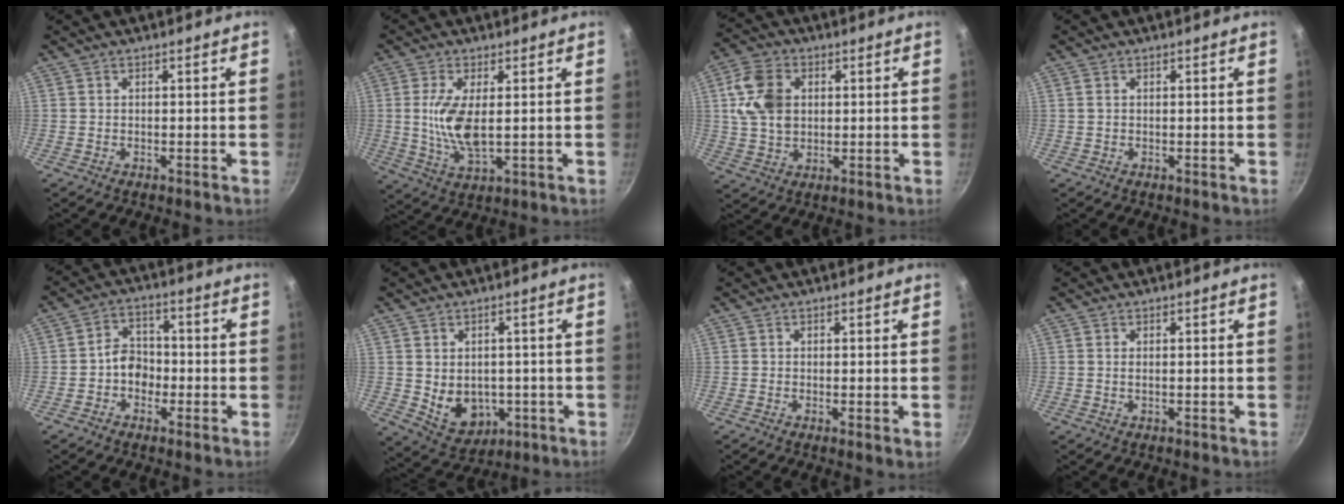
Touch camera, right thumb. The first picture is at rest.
{"total": 9.0, "force": [0.6, 3.7, 8.2], "torque": [-0.173, -0.016, 0.019]}
{"total": 10.7, "force": [2.0, 7.5, 7.2], "torque": [-0.133, 0.006, 0.039]}
{"total": 0.8, "force": [0.1, 0.6, 0.6], "torque": [-0.014, 0.001, 0.004]}
{"total": 6.2, "force": [-1.4, 4.9, 3.5], "torque": [-0.030, 0.023, -0.038]}
{"total": 8.7, "force": [-1.2, 6.8, 5.3], "torque": [-0.058, 0.000, 0.003]}
{"total": 1.5, "force": [0.0, 0.3, 1.4], "torque": [-0.027, -0.007, -0.005]}
{"total": 0.7, "force": [0.1, 0.2, 0.6], "torque": [-0.015, 0.001, 0.003]}